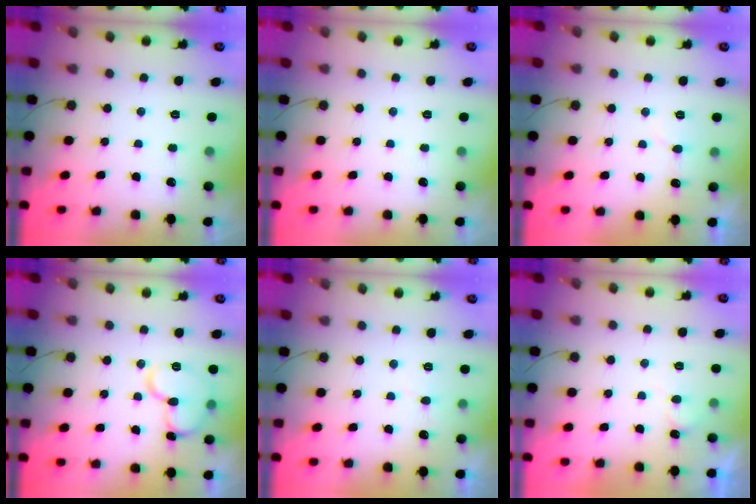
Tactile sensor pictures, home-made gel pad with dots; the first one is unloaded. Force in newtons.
{"total": 0.0}
{"total": 5.0, "press": 5.0, "slide": 0.3}
{"total": 11.3, "press": 11.1, "slide": 1.6}
{"total": 3.2, "press": 3.2, "slide": 0.2}
{"total": 6.0, "press": 6.0, "slide": 0.4}